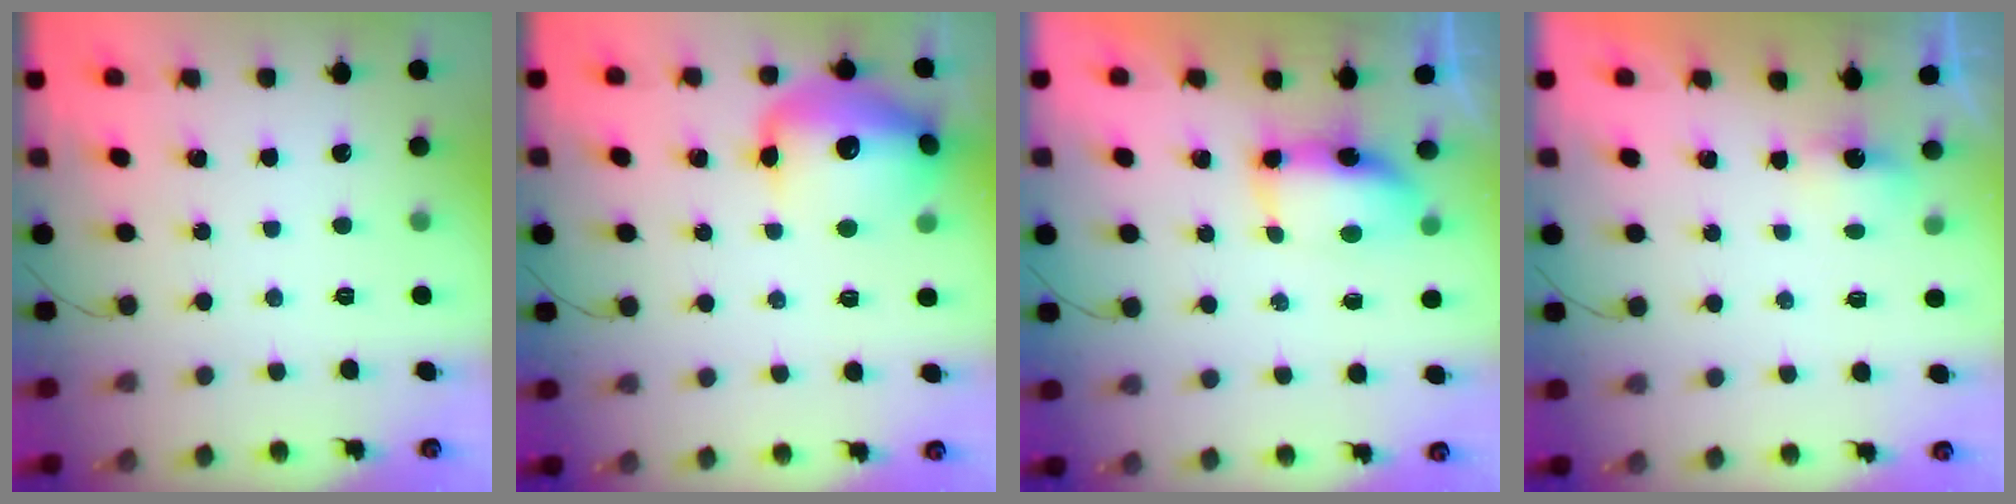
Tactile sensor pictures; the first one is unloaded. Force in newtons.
{"total": 16.1, "press": 15.7, "slide": 3.2}
{"total": 8.1, "press": 7.5, "slide": 3.2}
{"total": 2.7, "press": 2.7, "slide": 0.7}